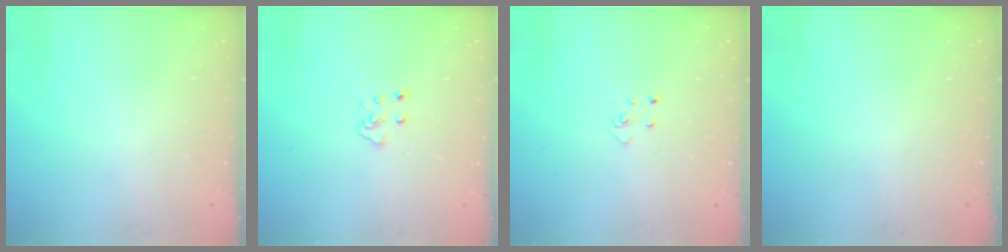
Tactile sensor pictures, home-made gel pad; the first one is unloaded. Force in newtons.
{"total": 5.7, "press": 5.7, "slide": 0.7}
{"total": 2.6, "press": 2.6, "slide": 0.3}
{"total": 0.0}